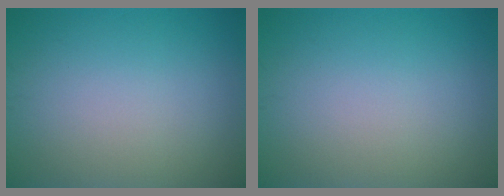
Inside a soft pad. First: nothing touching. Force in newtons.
{"total": 0.0}